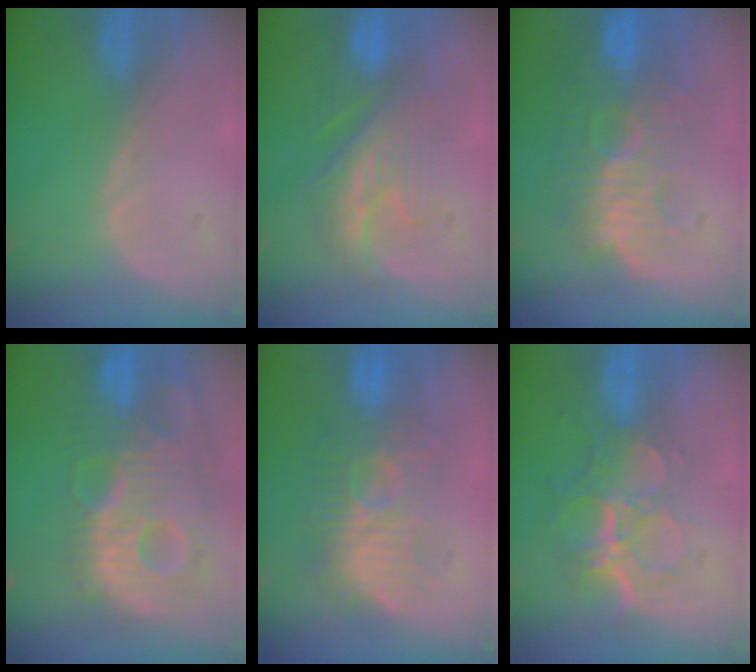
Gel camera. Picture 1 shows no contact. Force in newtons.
{"total": 8.2, "press": 8.0, "slide": 2.0}
{"total": 11.0, "press": 9.7, "slide": 5.3}
{"total": 13.8, "press": 12.0, "slide": 6.8}
{"total": 9.5, "press": 9.2, "slide": 2.1}
{"total": 9.2, "press": 7.7, "slide": 5.0}